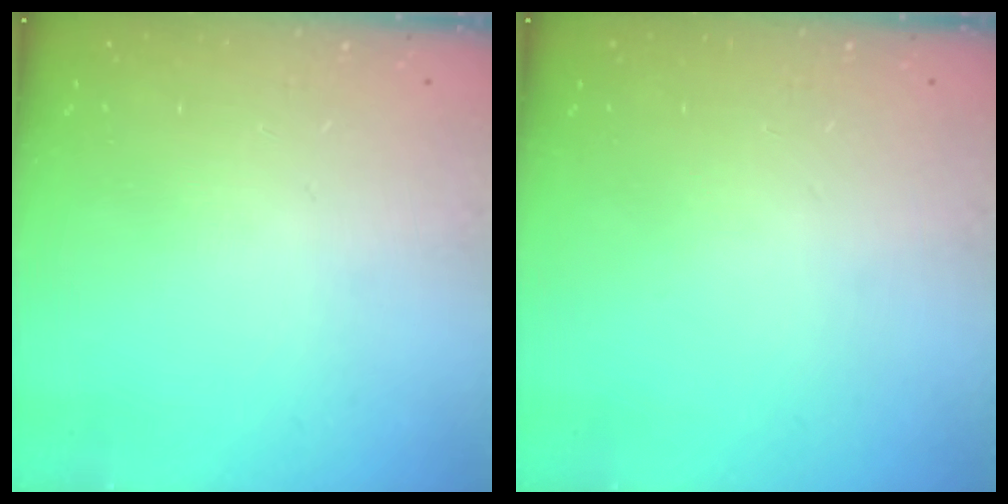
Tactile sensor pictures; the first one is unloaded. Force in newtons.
{"total": 0.0}